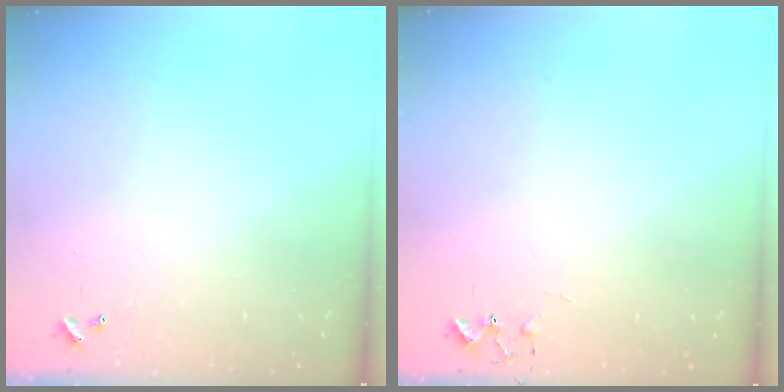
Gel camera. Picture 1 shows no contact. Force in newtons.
{"total": 5.8, "press": 5.7, "slide": 0.7}